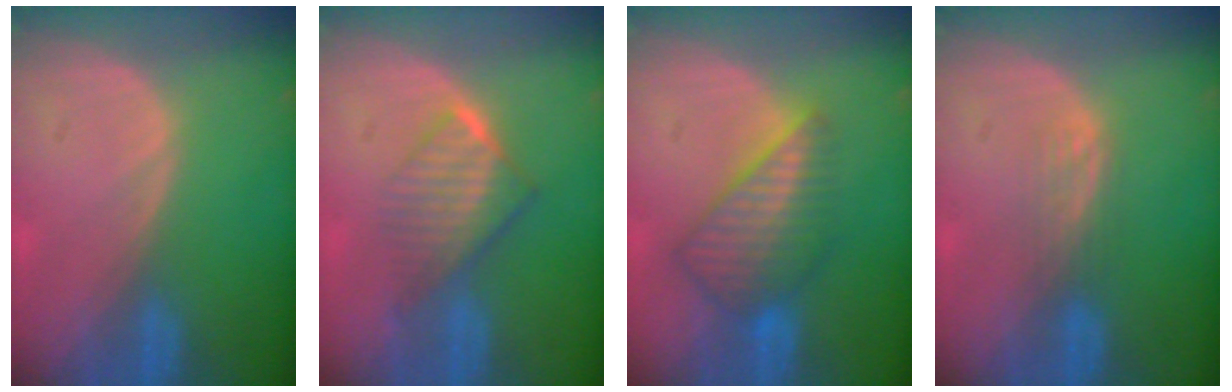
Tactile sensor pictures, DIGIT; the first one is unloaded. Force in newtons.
{"total": 6.4, "press": 5.8, "slide": 2.8}
{"total": 7.5, "press": 6.9, "slide": 2.9}
{"total": 2.4, "press": 2.3, "slide": 0.4}